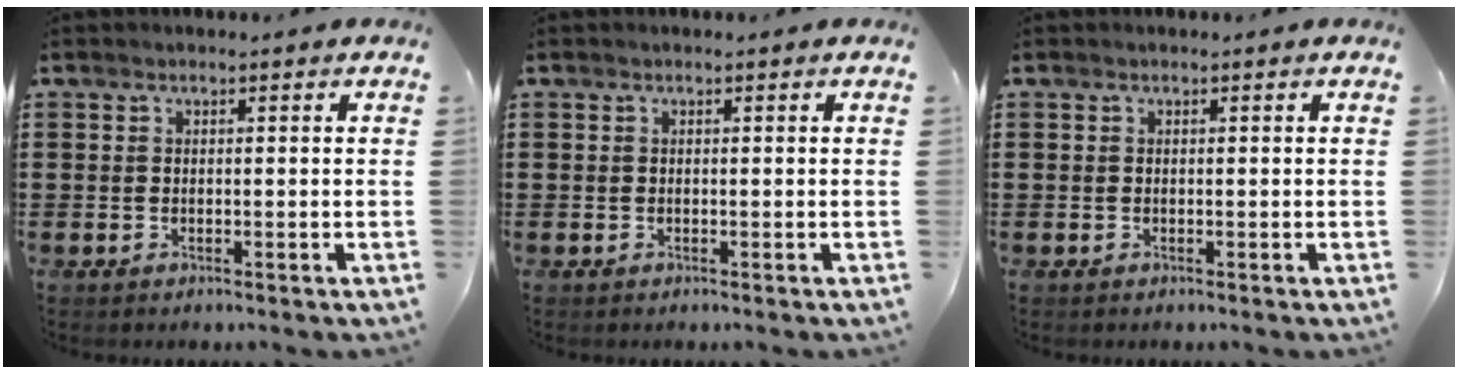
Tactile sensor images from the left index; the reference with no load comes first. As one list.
[{"total": 0.0}, {"total": 0.0}]